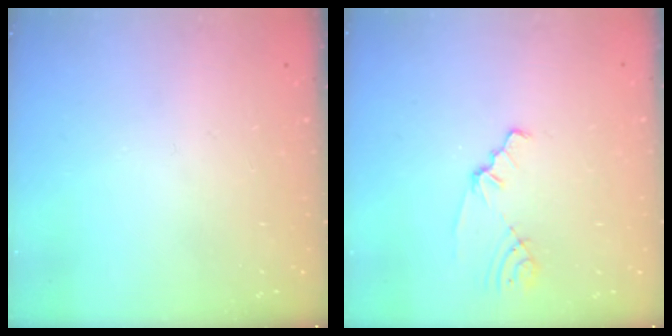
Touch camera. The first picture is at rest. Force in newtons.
{"total": 1.9, "press": 1.9, "slide": 0.2}